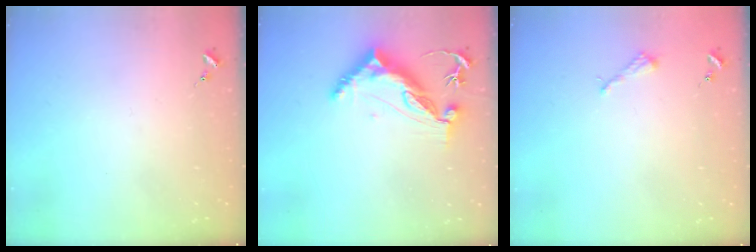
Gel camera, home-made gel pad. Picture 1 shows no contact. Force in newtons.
{"total": 10.7, "press": 10.6, "slide": 1.2}
{"total": 2.6, "press": 2.6, "slide": 0.3}